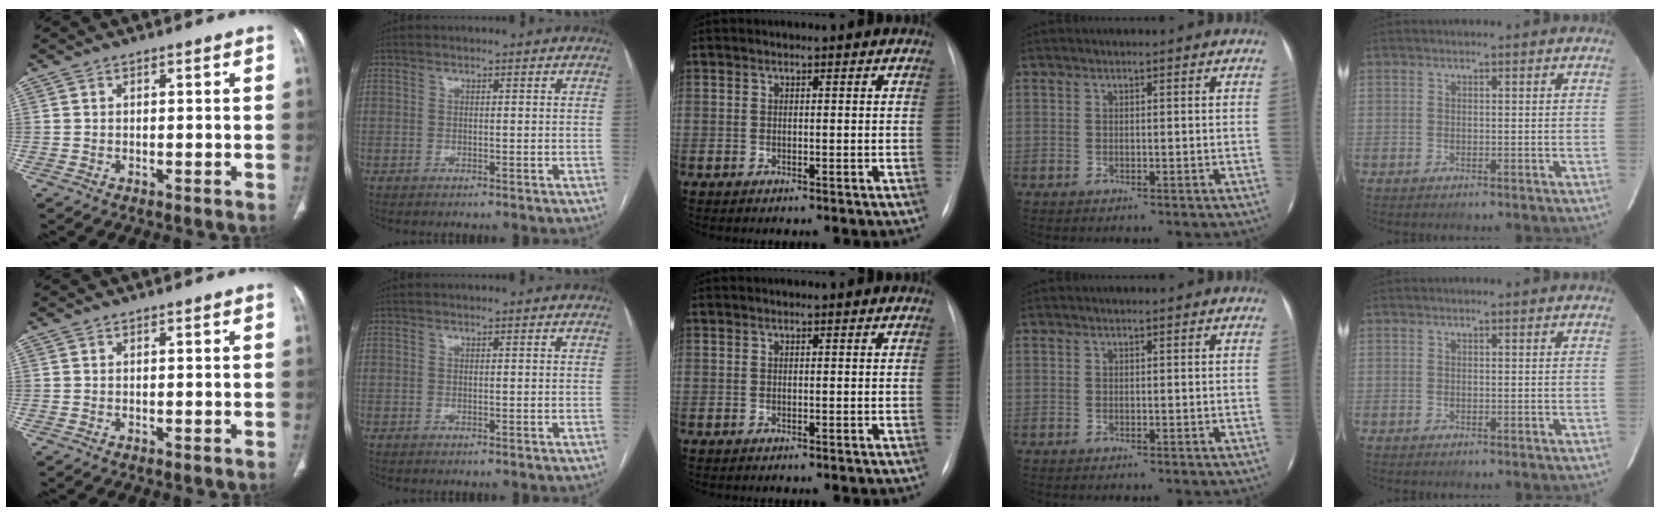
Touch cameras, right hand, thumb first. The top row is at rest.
{}